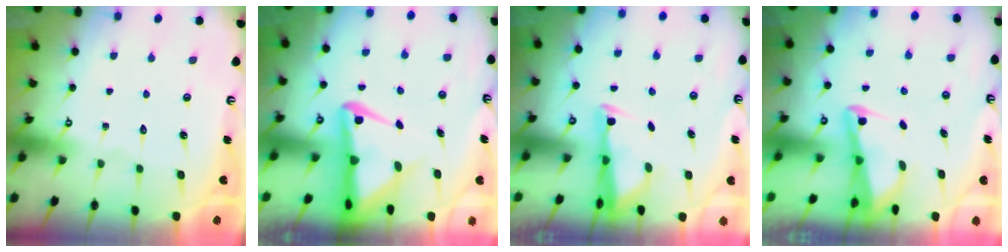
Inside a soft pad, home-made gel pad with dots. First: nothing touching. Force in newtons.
{"total": 5.0, "press": 4.9, "slide": 0.7}
{"total": 2.9, "press": 2.8, "slide": 0.8}
{"total": 3.0, "press": 3.0, "slide": 0.3}